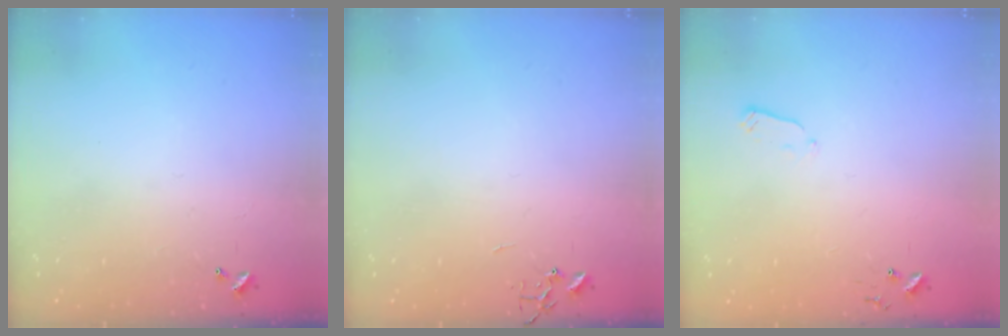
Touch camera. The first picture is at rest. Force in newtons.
{"total": 0.0}
{"total": 3.5, "press": 3.4, "slide": 1.0}